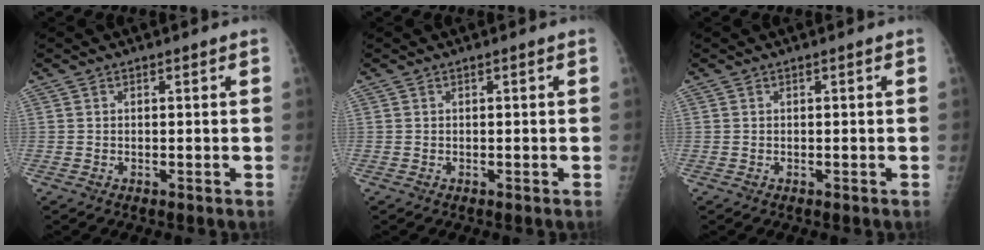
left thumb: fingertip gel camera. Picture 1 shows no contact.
{"total": 0.0}
{"total": 0.0}